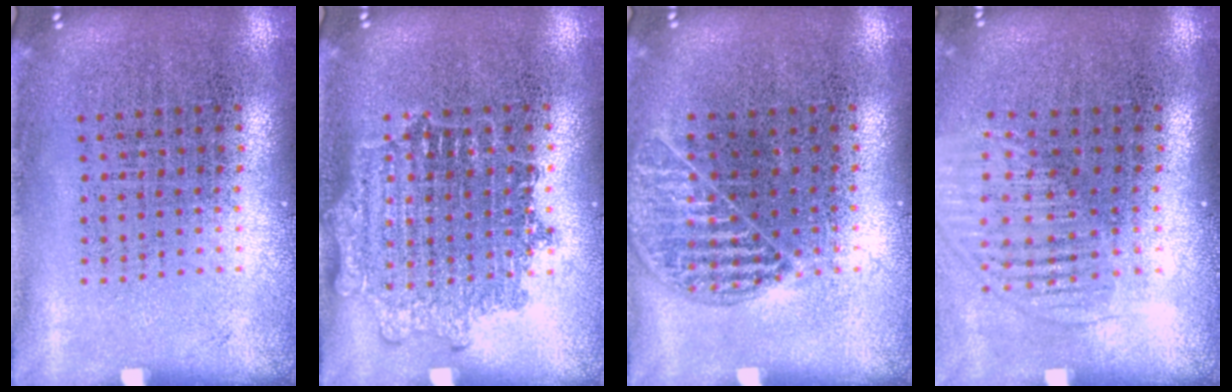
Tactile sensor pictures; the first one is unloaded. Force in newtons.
{"total": 1.1, "press": 1.1, "slide": 0.1}
{"total": 1.0, "press": 1.0, "slide": 0.3}
{"total": 1.5, "press": 1.3, "slide": 0.8}